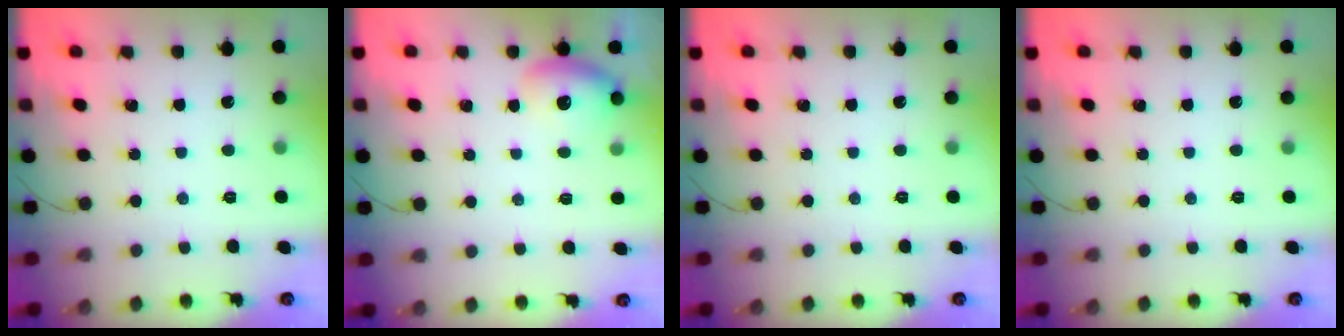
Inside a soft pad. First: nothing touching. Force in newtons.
{"total": 11.2, "press": 10.3, "slide": 4.4}
{"total": 0.0}
{"total": 0.0}